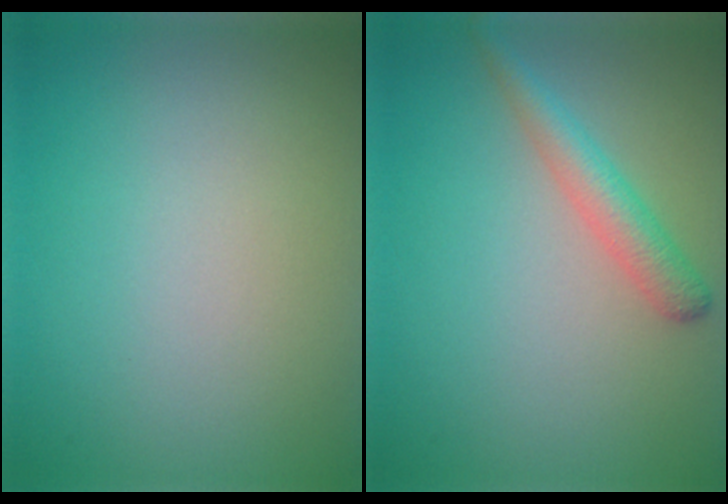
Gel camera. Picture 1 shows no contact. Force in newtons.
{"total": 2.8, "press": 2.8, "slide": 0.1}